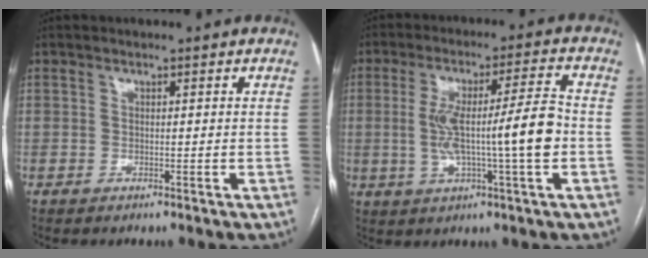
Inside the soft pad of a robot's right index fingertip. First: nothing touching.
{"total": 12.0, "force": [-1.1, 0.2, 11.9], "torque": [-0.215, 0.015, -0.019]}